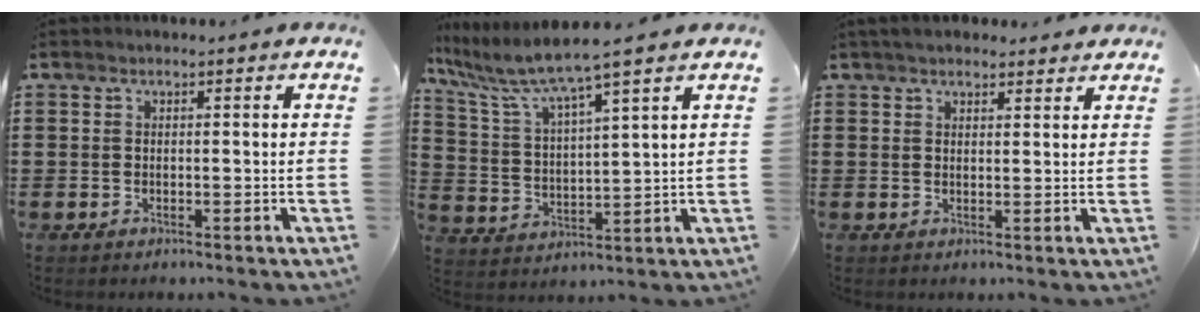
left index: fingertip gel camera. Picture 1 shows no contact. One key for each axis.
{"total": 7.0, "fx": 5.8, "fy": -0.5, "fz": 3.9, "tx": -0.101, "ty": -0.037, "tz": 0.092}
{"total": 3.1, "fx": 2.7, "fy": 1.3, "fz": 0.7, "tx": -0.021, "ty": 0.002, "tz": 0.051}